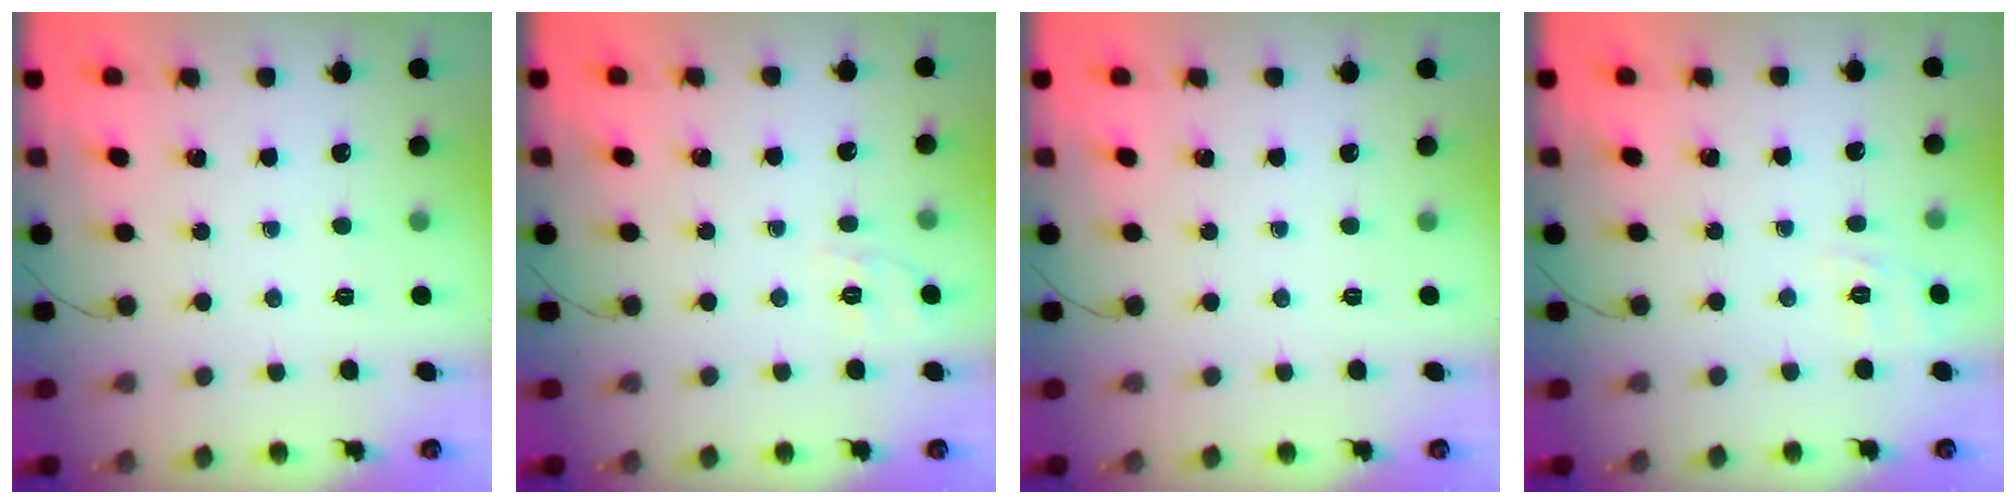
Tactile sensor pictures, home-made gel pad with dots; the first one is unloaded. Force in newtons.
{"total": 1.7, "press": 0.5, "slide": 1.6}
{"total": 0.0}
{"total": 1.9, "press": 0.5, "slide": 1.8}